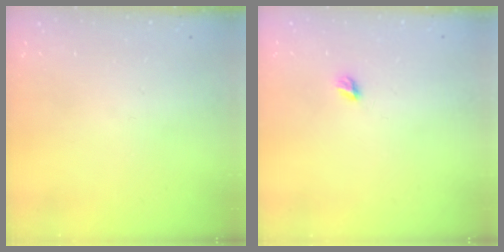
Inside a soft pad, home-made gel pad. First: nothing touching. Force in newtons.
{"total": 4.3, "press": 4.2, "slide": 0.5}